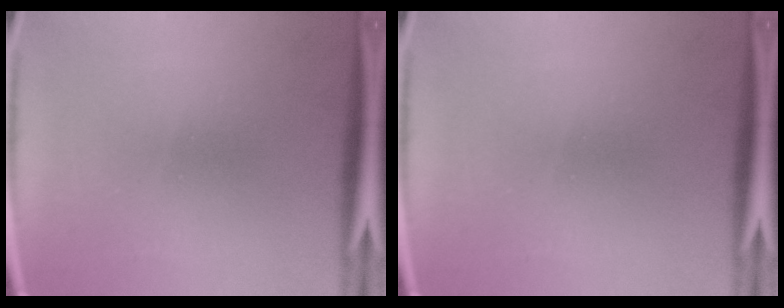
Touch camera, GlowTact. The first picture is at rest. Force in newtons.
{"total": 0.0}